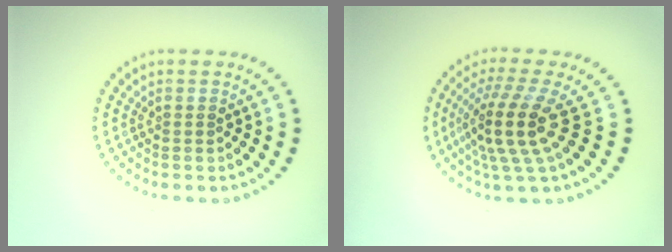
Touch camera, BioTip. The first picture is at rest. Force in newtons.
{"total": 5.0, "press": 3.6, "slide": 3.4}